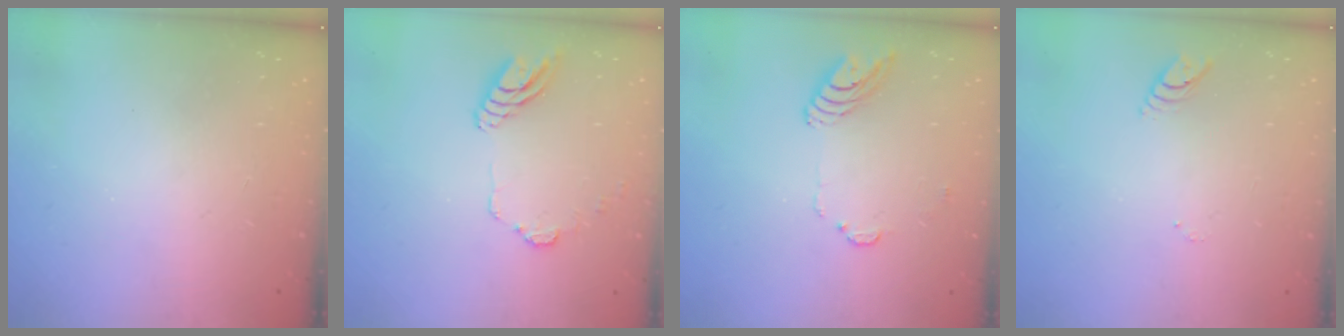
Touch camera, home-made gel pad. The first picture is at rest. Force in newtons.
{"total": 11.2, "press": 11.1, "slide": 1.6}
{"total": 8.9, "press": 8.9, "slide": 1.0}
{"total": 3.0, "press": 3.0, "slide": 0.3}